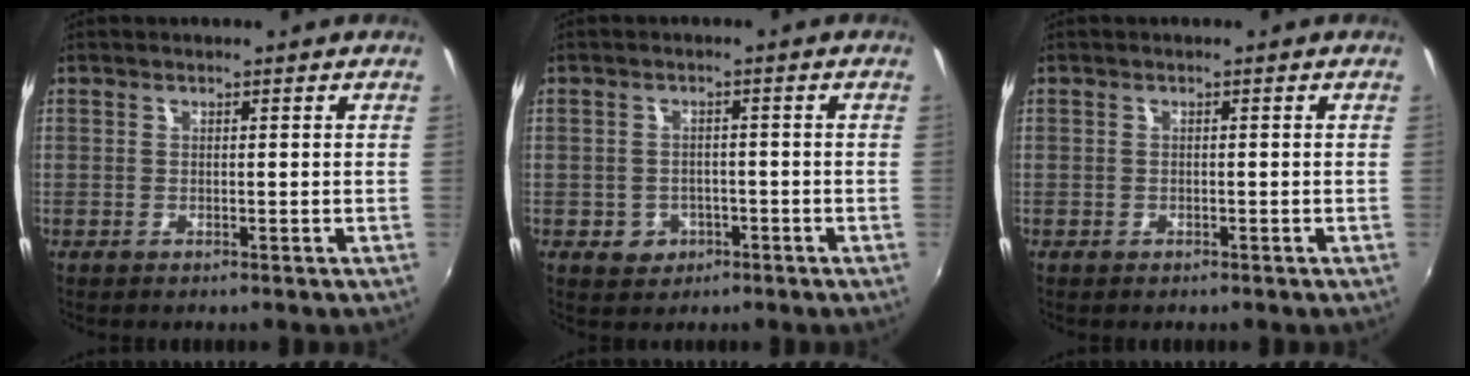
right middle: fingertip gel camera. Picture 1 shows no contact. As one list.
[{"total": 4.7, "force": [-1.9, 4.2, 1.2], "torque": [-0.034, 0.004, -0.023]}, {"total": 1.1, "force": [-0.7, 0.8, 0.2], "torque": [-0.007, -0.003, -0.010]}]